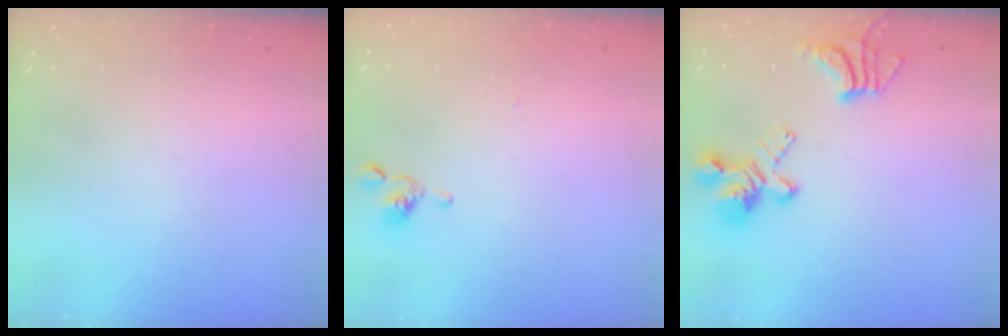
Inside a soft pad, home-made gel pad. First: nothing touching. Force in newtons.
{"total": 2.2, "press": 2.2, "slide": 0.1}
{"total": 9.9, "press": 9.6, "slide": 2.3}